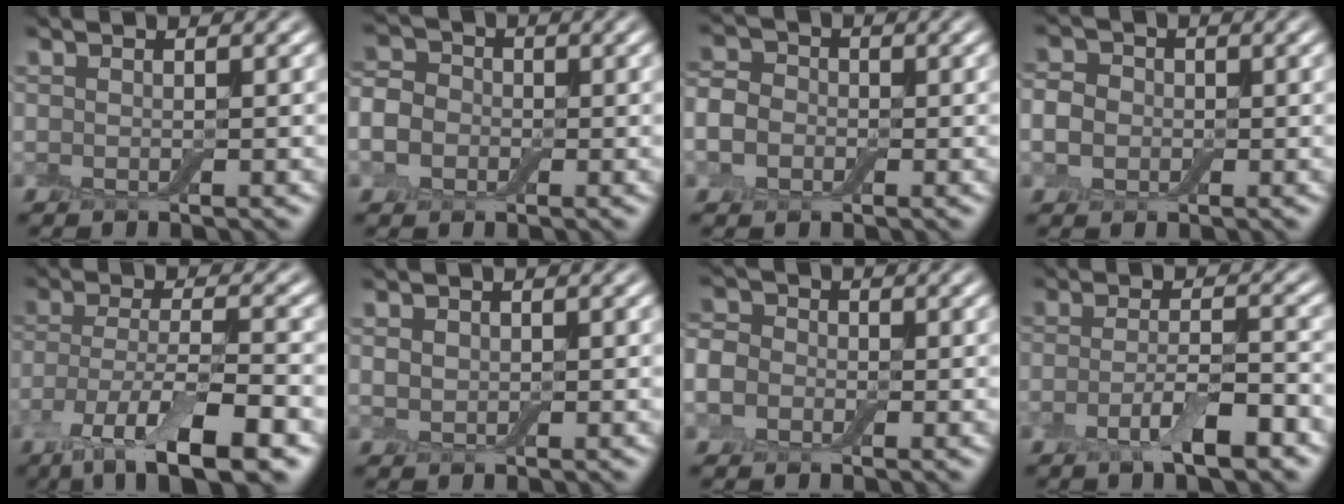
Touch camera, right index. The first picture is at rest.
{"total": 5.1, "force": [-1.1, 4.4, 2.4], "torque": [-0.039, 0.006, -0.043]}
{"total": 4.1, "force": [-0.9, 3.5, 2.0], "torque": [-0.029, 0.003, -0.029]}
{"total": 3.2, "force": [-0.4, 2.8, 1.5], "torque": [-0.023, 0.003, -0.016]}
{"total": 9.4, "force": [-5.0, 2.8, 7.5], "torque": [-0.139, -0.012, -0.092]}
{"total": 1.0, "force": [0.3, 0.9, 0.4], "torque": [-0.009, 0.000, 0.005]}
{"total": 5.0, "force": [-1.0, 4.3, 2.3], "torque": [-0.041, 0.010, -0.047]}
{"total": 4.5, "force": [-2.2, 1.2, 3.7], "torque": [-0.071, 0.002, -0.045]}